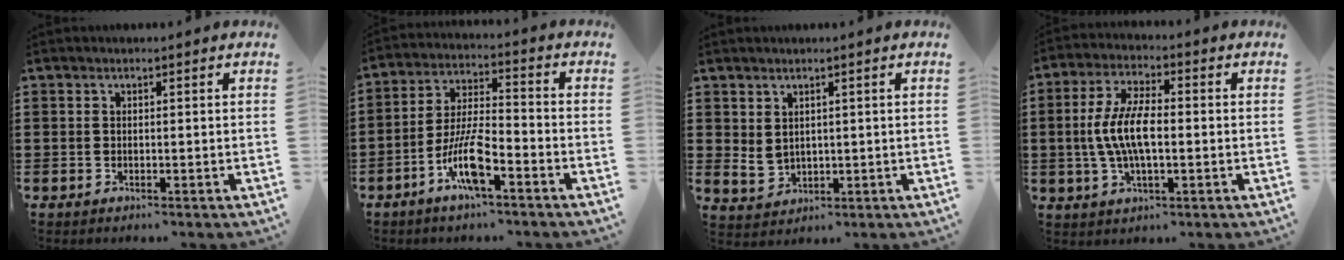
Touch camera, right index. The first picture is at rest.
{"total": 8.9, "force": [-4.8, 2.2, 7.2], "torque": [-0.162, -0.004, -0.093]}
{"total": 2.5, "force": [1.4, 1.8, 1.2], "torque": [-0.037, 0.002, 0.026]}
{"total": 8.4, "force": [-0.7, 3.2, 7.7], "torque": [-0.177, -0.006, -0.022]}